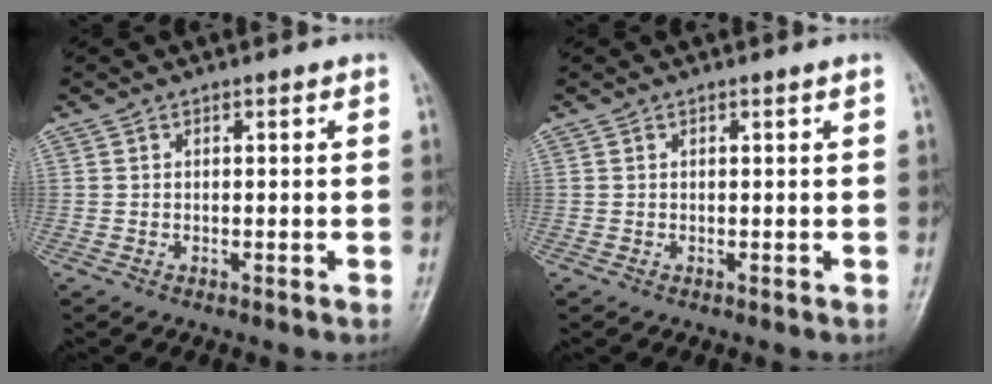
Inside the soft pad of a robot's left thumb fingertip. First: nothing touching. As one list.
[{"total": 0.0}]